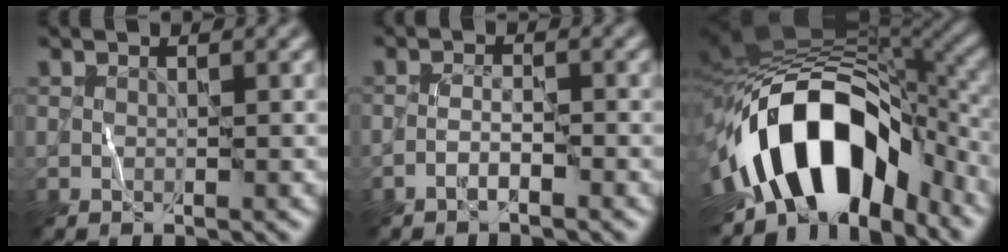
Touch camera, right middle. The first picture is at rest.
{"total": 1.2, "force": [-1.0, 0.1, 0.8], "torque": [-0.015, 0.005, -0.023]}
{"total": 15.0, "force": [-5.0, 9.0, 10.9], "torque": [-0.178, 0.007, -0.085]}